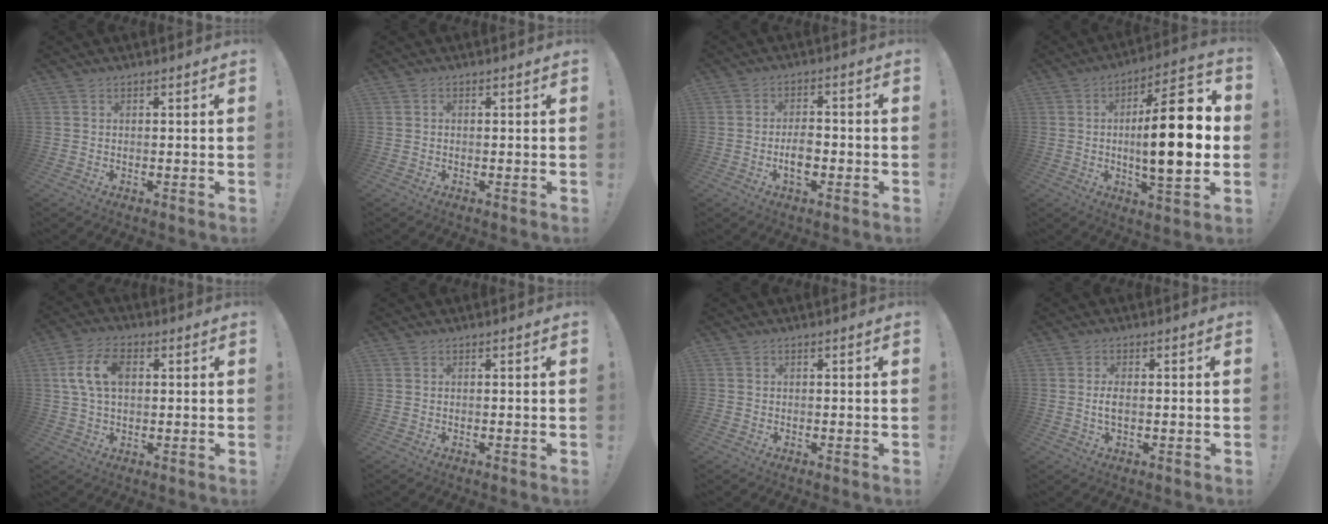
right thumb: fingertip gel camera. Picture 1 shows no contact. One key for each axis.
{"total": 0.6, "fx": -0.5, "fy": 0.3, "fz": 0.2, "tx": -0.004, "ty": 0.001, "tz": -0.009}
{"total": 5.7, "fx": -1.8, "fy": 3.2, "fz": 4.3, "tx": -0.065, "ty": 0.005, "tz": -0.036}
{"total": 20.5, "fx": 0.3, "fy": 5.4, "fz": 19.8, "tx": -0.312, "ty": -0.005, "tz": -0.006}
{"total": 10.4, "fx": 2.0, "fy": 6.4, "fz": 8.0, "tx": -0.153, "ty": 0.005, "tz": 0.036}
{"total": 0.0}
{"total": 0.7, "fx": -0.4, "fy": 0.6, "fz": 0.1, "tx": 0.000, "ty": 0.002, "tz": -0.008}
{"total": 2.9, "fx": -0.2, "fy": 1.2, "fz": 2.6, "tx": -0.060, "ty": 0.000, "tz": -0.009}